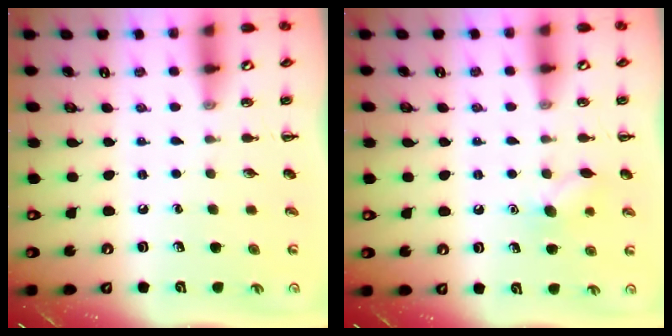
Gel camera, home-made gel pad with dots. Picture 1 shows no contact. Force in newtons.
{"total": 7.1, "press": 6.9, "slide": 1.4}